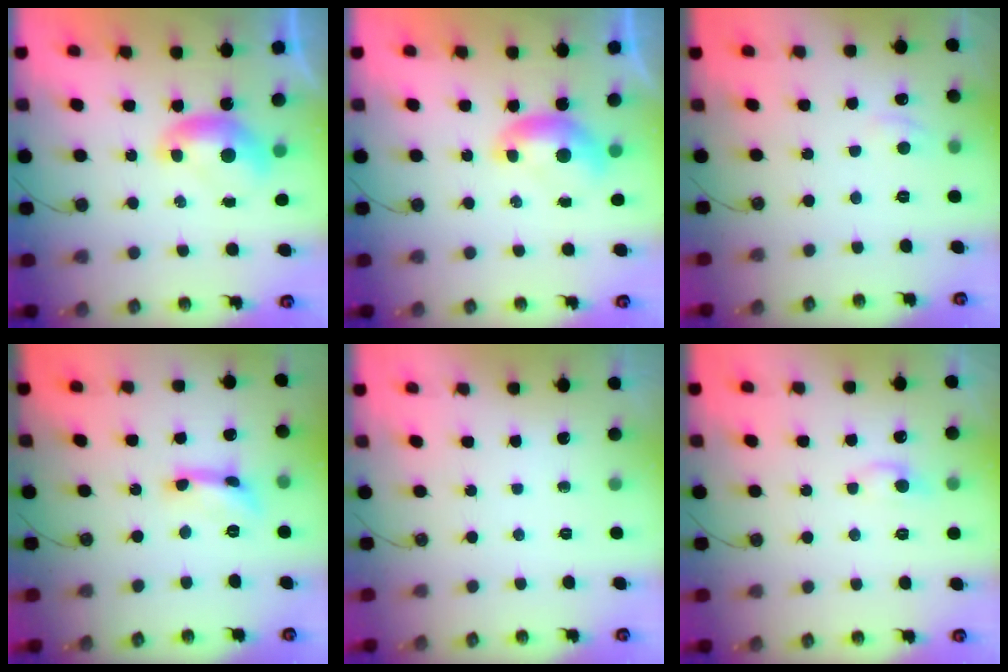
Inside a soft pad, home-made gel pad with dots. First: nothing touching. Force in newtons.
{"total": 0.0}
{"total": 2.2, "press": 2.2, "slide": 0.5}
{"total": 3.4, "press": 3.4, "slide": 0.2}
{"total": 0.0}
{"total": 1.1, "press": 0.8, "slide": 0.6}